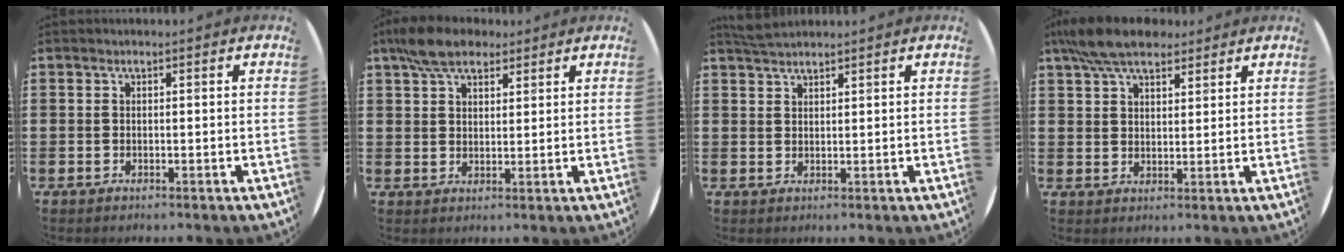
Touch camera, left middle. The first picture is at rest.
{"total": 6.1, "force": [4.7, 3.0, 2.3], "torque": [-0.052, 0.001, 0.088]}
{"total": 2.4, "force": [2.3, 0.4, 0.5], "torque": [-0.015, 0.003, 0.045]}
{"total": 7.6, "force": [6.2, 2.8, 3.4], "torque": [-0.084, -0.005, 0.117]}